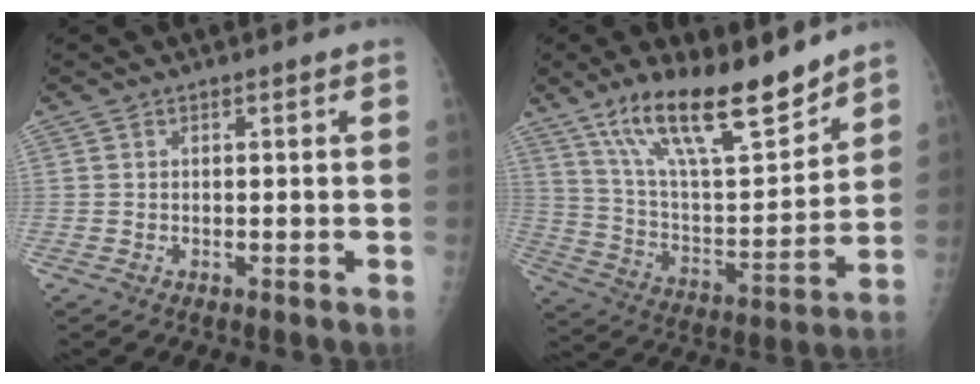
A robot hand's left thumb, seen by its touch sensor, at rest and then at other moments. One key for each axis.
{"total": 20.3, "fx": 14.8, "fy": 5.6, "fz": 12.7, "tx": -0.184, "ty": -0.081, "tz": 0.264}